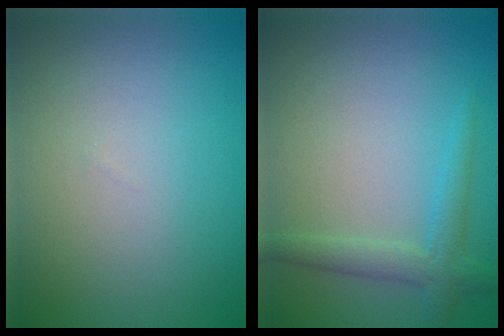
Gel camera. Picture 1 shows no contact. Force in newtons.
{"total": 2.6, "press": 2.6, "slide": 0.1}